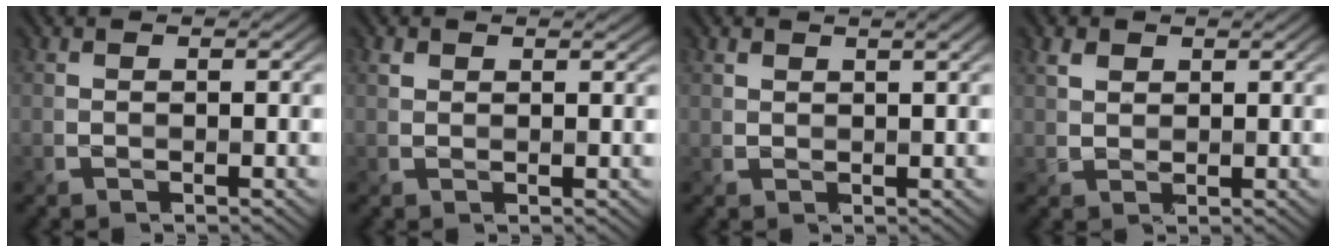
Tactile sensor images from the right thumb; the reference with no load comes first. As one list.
[{"total": 1.2, "force": [0.8, 0.8, 0.4], "torque": [-0.008, -0.001, 0.016]}, {"total": 2.0, "force": [1.5, 0.7, 1.2], "torque": [-0.023, 0.004, 0.030]}, {"total": 2.2, "force": [1.2, 1.7, 0.9], "torque": [-0.022, 0.001, 0.025]}]